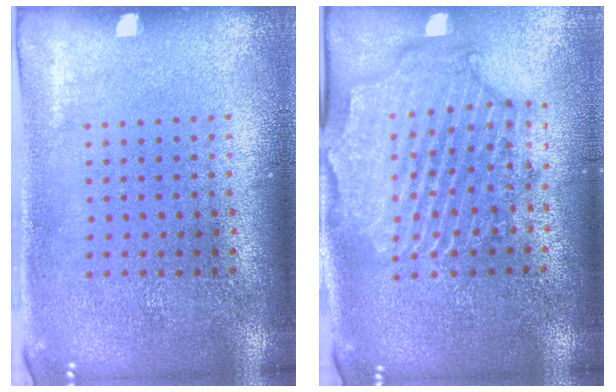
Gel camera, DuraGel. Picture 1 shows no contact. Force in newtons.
{"total": 2.2, "press": 2.1, "slide": 0.8}